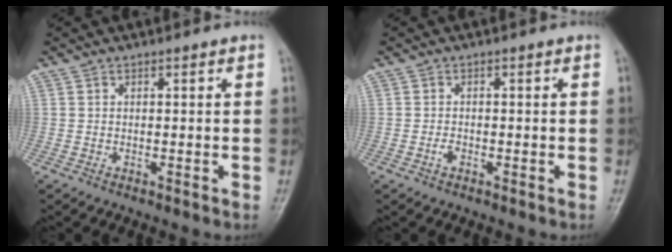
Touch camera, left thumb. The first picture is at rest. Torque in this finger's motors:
{"motor_torque": [-0.02, 0.04, 0.22, 0.06, 0.00]}